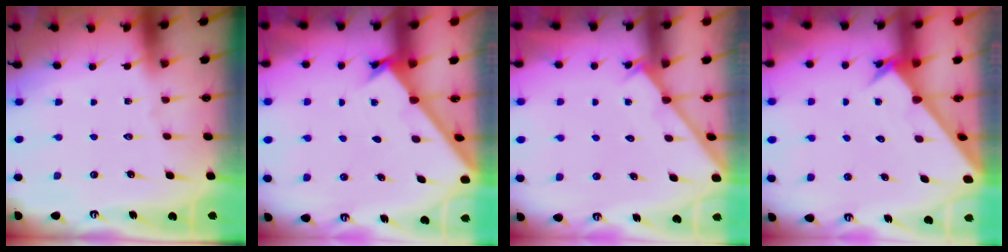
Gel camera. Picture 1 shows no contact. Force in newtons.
{"total": 1.7, "press": 1.7, "slide": 0.1}
{"total": 2.1, "press": 2.1, "slide": 0.2}
{"total": 3.3, "press": 3.3, "slide": 0.2}